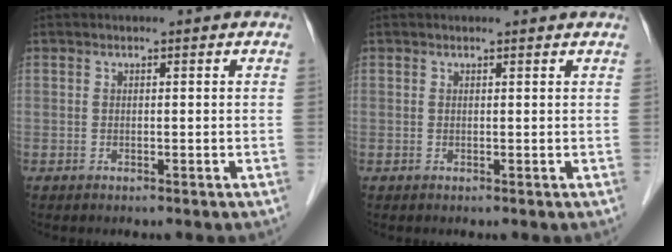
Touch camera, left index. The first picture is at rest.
{"total": 1.8, "force": [1.8, 0.2, 0.3], "torque": [-0.012, 0.005, 0.015]}